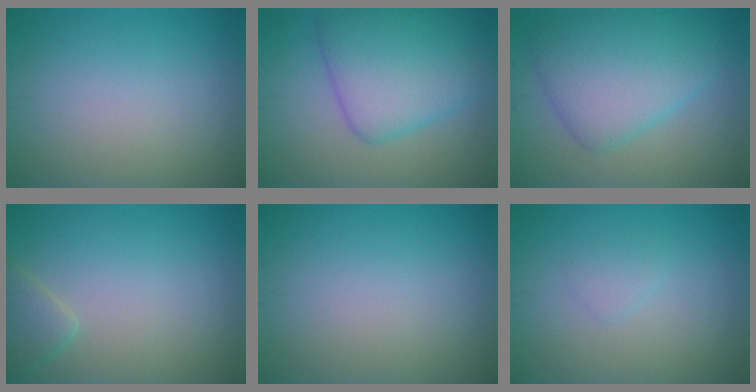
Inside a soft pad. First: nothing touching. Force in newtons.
{"total": 7.2, "press": 7.2, "slide": 0.1}
{"total": 7.0, "press": 7.0, "slide": 0.1}
{"total": 1.9, "press": 1.9, "slide": 0.1}
{"total": 0.0}
{"total": 0.9, "press": 0.9, "slide": 0.1}